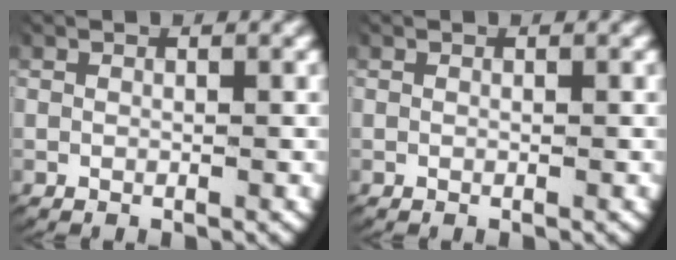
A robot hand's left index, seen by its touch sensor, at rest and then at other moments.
{"total": 0.0}